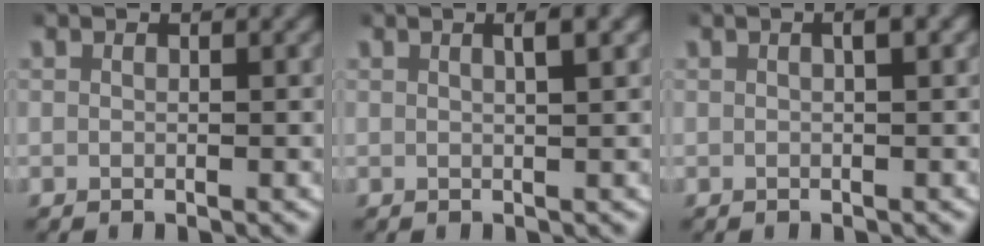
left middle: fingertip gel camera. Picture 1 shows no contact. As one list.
[{"total": 1.6, "force": [0.7, -0.1, 1.4], "torque": [-0.022, 0.007, 0.012]}, {"total": 1.1, "force": [0.3, 0.0, 1.1], "torque": [-0.015, 0.009, 0.005]}]